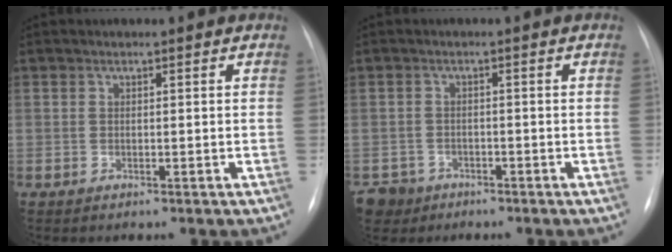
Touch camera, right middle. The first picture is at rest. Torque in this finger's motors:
{"motor_torque": [0.12, -0.24, -0.01, -0.01]}